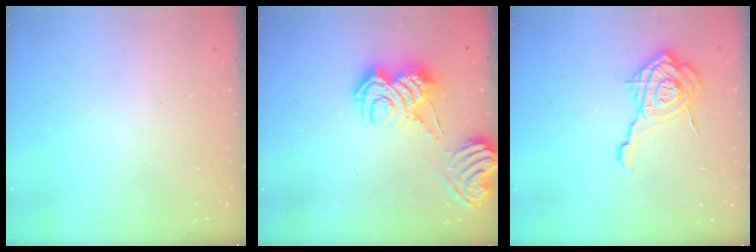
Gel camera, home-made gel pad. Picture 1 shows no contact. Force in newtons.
{"total": 9.1, "press": 9.1, "slide": 0.5}
{"total": 16.4, "press": 16.4, "slide": 1.5}